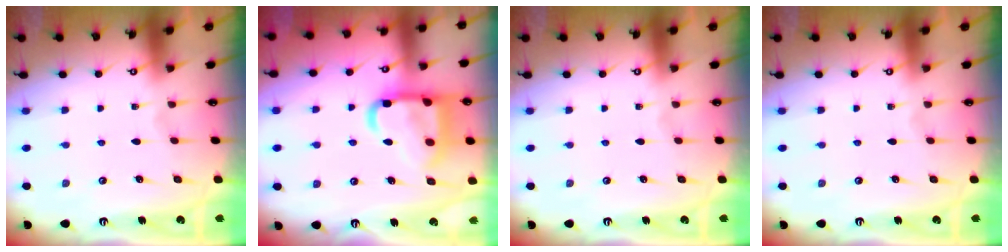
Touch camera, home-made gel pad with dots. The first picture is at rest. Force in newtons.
{"total": 19.1, "press": 18.9, "slide": 2.0}
{"total": 0.0}
{"total": 0.0}